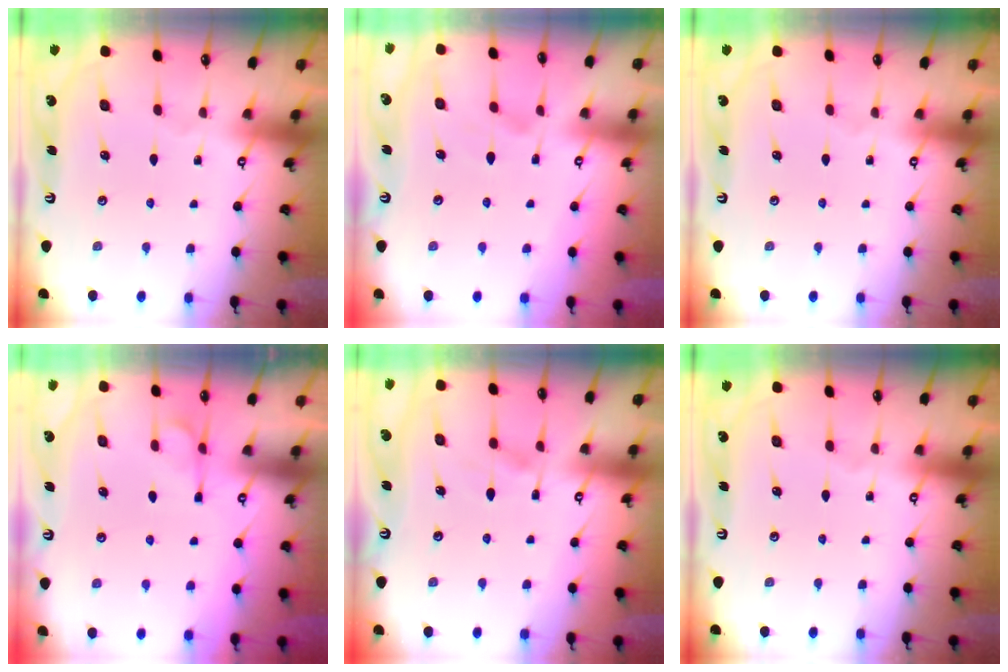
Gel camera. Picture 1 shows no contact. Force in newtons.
{"total": 2.2, "press": 1.9, "slide": 1.1}
{"total": 0.0}
{"total": 1.1, "press": 0.1, "slide": 1.1}
{"total": 4.9, "press": 4.9, "slide": 0.6}
{"total": 0.0}